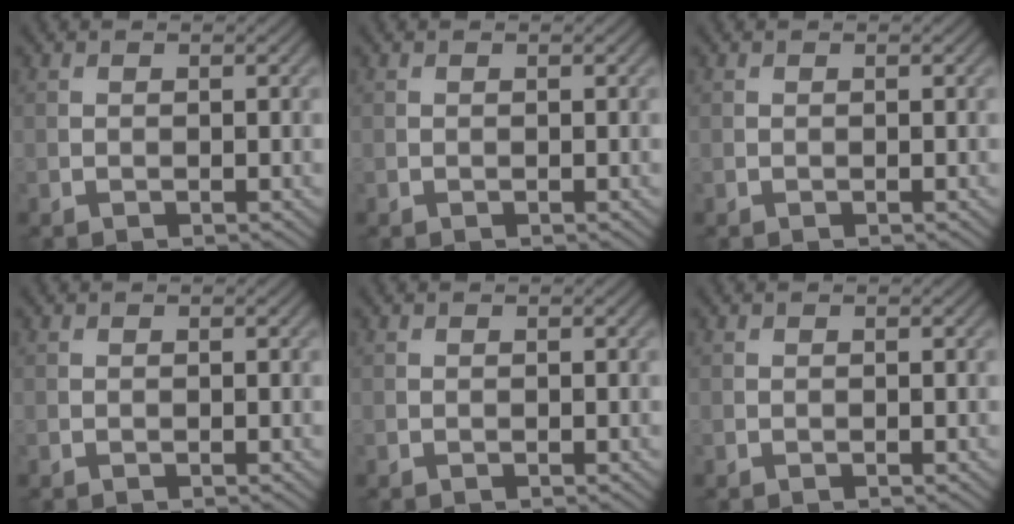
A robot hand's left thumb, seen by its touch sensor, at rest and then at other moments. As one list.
[{"total": 0.0}, {"total": 0.0}, {"total": 0.0}, {"total": 0.0}, {"total": 0.0}]